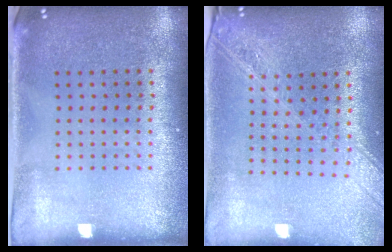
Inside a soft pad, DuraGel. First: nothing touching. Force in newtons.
{"total": 2.0, "press": 1.8, "slide": 1.0}